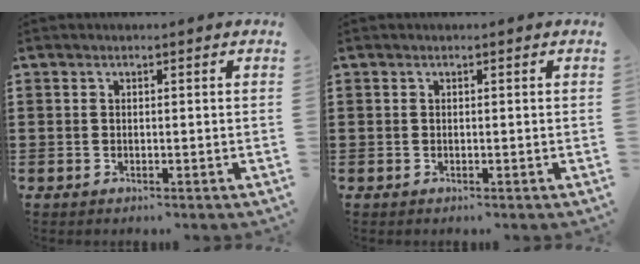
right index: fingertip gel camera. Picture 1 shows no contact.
{"total": 0.0}